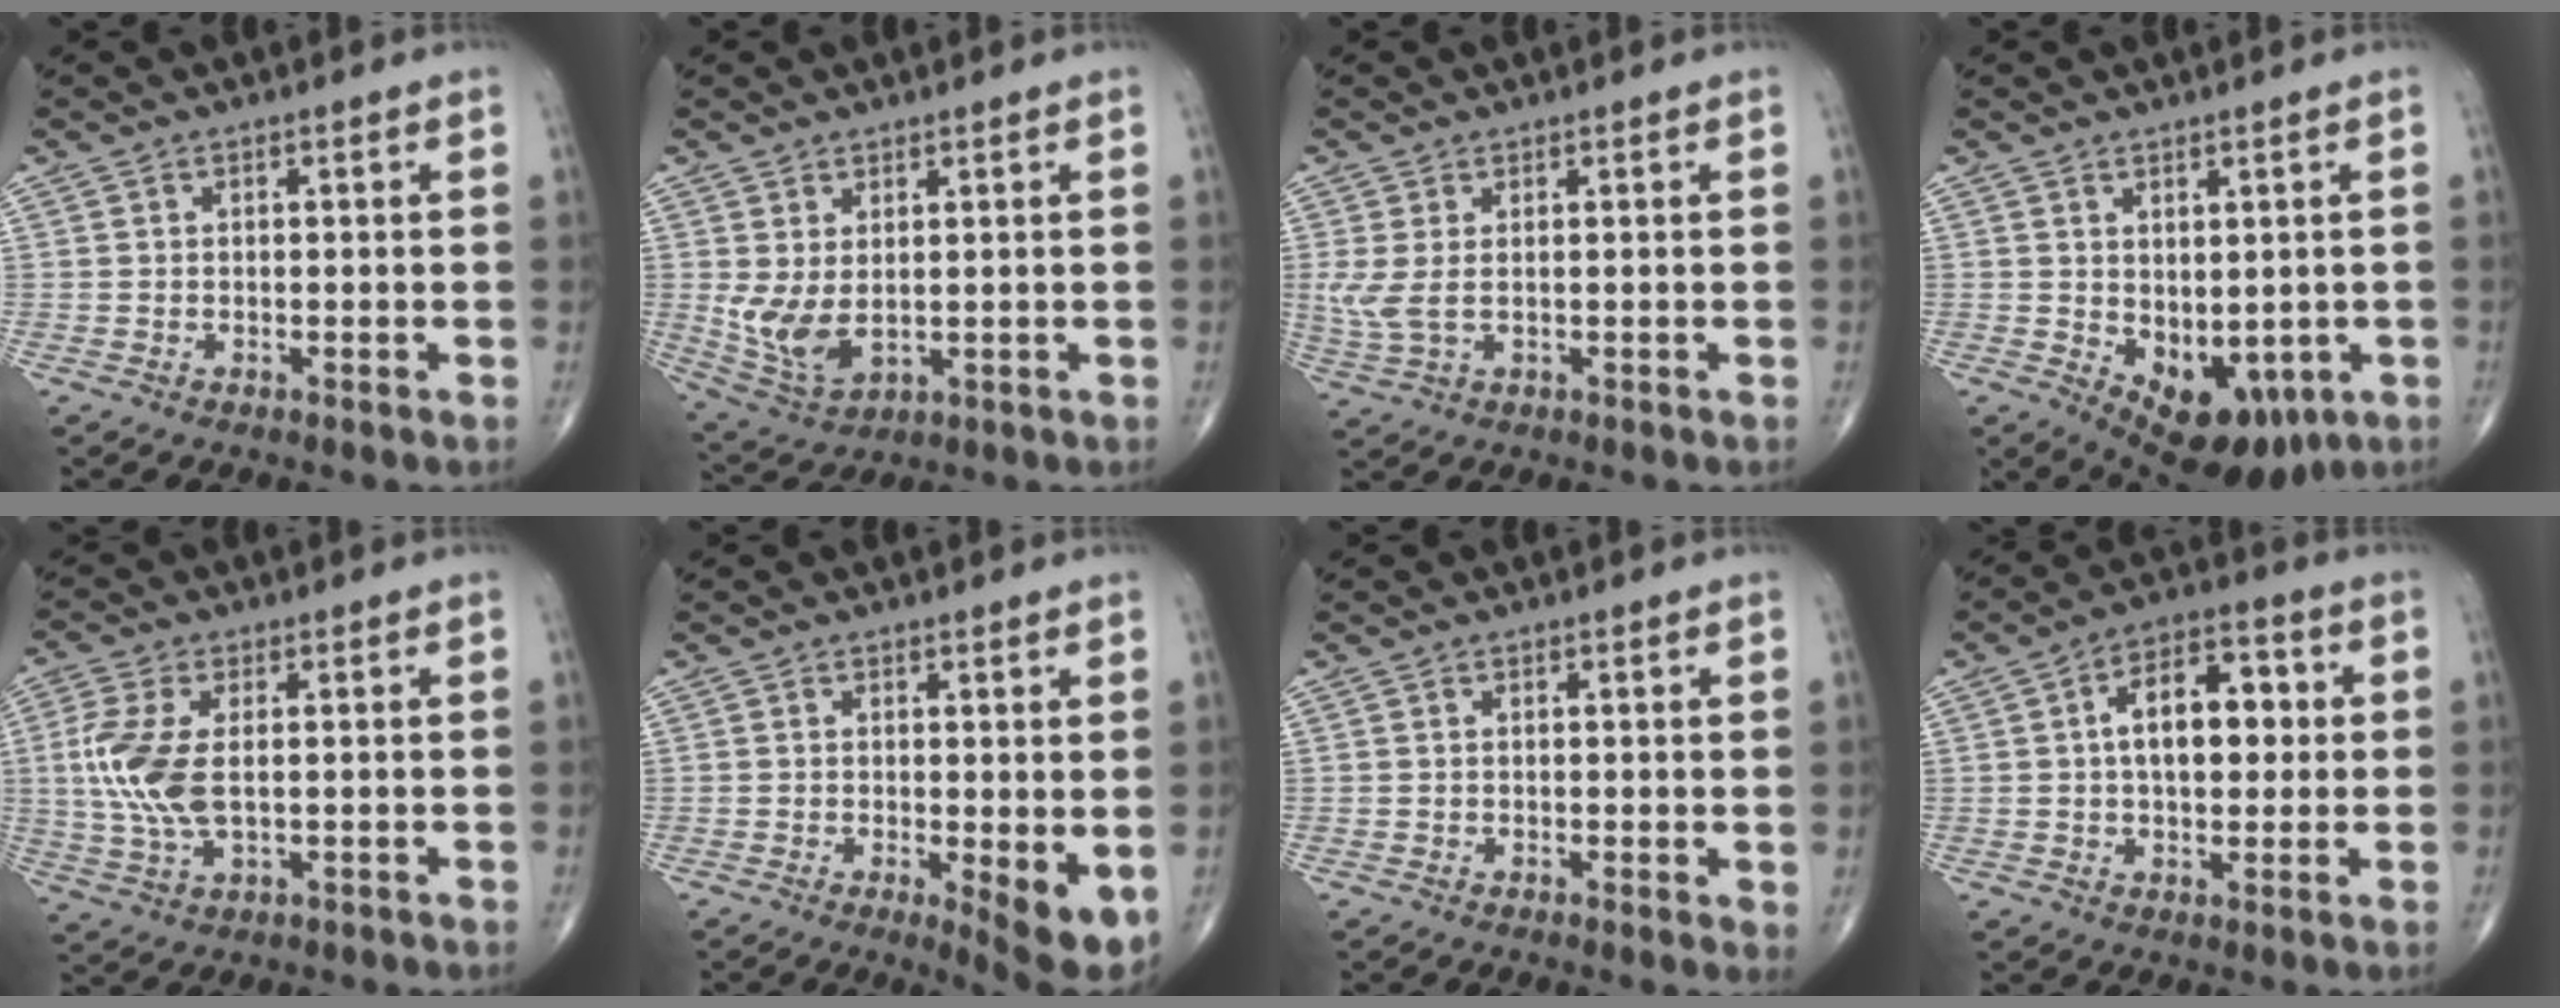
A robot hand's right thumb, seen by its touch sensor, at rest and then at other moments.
{"total": 7.4, "force": [0.9, 4.0, 6.2], "torque": [-0.125, -0.012, 0.036]}
{"total": 4.3, "force": [0.4, 2.0, 3.8], "torque": [-0.108, 0.001, 0.017]}
{"total": 11.6, "force": [-3.0, 6.6, 9.1], "torque": [-0.101, -0.007, -0.018]}
{"total": 10.0, "force": [0.7, 5.0, 8.7], "torque": [-0.210, -0.004, 0.017]}
{"total": 6.3, "force": [-0.8, 1.7, 6.0], "torque": [-0.084, -0.018, -0.009]}
{"total": 1.6, "force": [0.4, 0.5, 1.4], "torque": [-0.024, -0.007, 0.004]}
{"total": 12.0, "force": [1.4, 6.9, 9.8], "torque": [-0.125, 0.021, 0.017]}